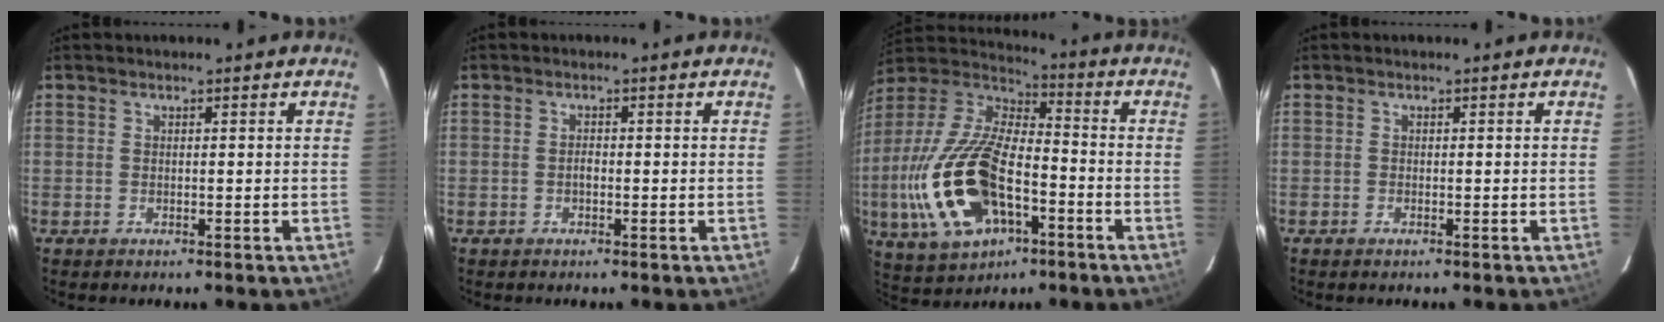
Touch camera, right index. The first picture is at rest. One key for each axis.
{"total": 1.2, "fx": -0.4, "fy": 0.7, "fz": 0.8, "tx": -0.015, "ty": 0.001, "tz": -0.008}
{"total": 23.5, "fx": -7.3, "fy": 11.8, "fz": 18.9, "tx": -0.422, "ty": -0.020, "tz": -0.126}
{"total": 0.7, "fx": -0.6, "fy": 0.3, "fz": 0.2, "tx": -0.006, "ty": -0.002, "tz": -0.012}